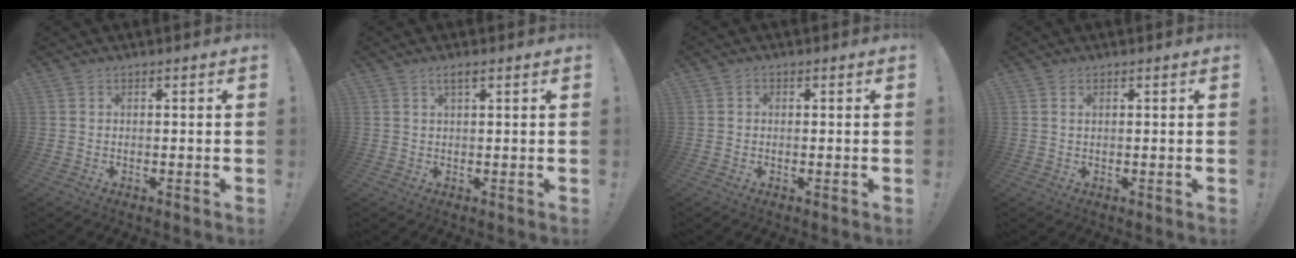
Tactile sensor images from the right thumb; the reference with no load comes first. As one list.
[{"total": 3.9, "force": [1.9, 1.2, 3.2], "torque": [-0.061, 0.000, 0.032]}, {"total": 0.7, "force": [-0.3, 0.5, 0.4], "torque": [-0.016, 0.006, -0.004]}, {"total": 0.8, "force": [0.4, 0.7, 0.3], "torque": [-0.002, -0.001, 0.006]}]